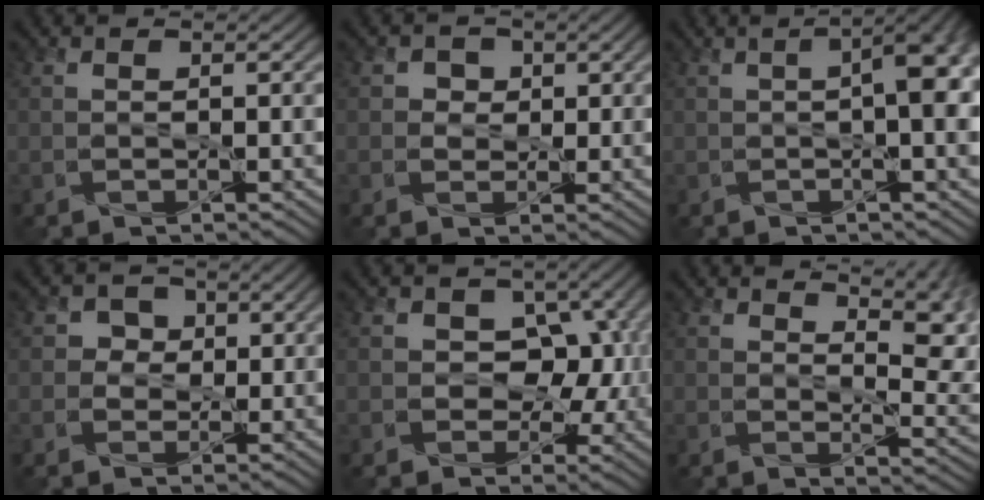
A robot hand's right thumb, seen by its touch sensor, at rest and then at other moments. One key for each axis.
{"total": 2.4, "fx": 0.7, "fy": 2.2, "fz": 0.7, "tx": -0.013, "ty": -0.002, "tz": 0.007}
{"total": 5.9, "fx": 0.3, "fy": 1.5, "fz": 5.8, "tx": -0.078, "ty": 0.007, "tz": 0.007}
{"total": 3.0, "fx": 0.5, "fy": 2.8, "fz": 0.9, "tx": -0.010, "ty": 0.000, "tz": -0.004}
{"total": 7.2, "fx": 0.5, "fy": 5.5, "fz": 4.7, "tx": -0.059, "ty": -0.004, "tz": -0.002}
{"total": 8.8, "fx": 5.9, "fy": 2.5, "fz": 6.0, "tx": -0.093, "ty": -0.002, "tz": 0.092}